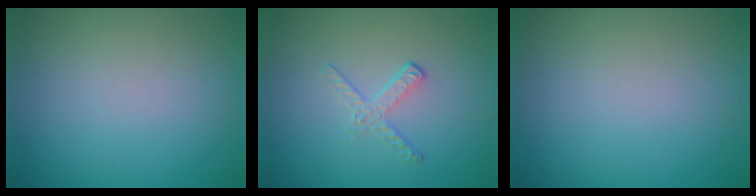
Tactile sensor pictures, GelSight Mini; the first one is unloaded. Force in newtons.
{"total": 1.7, "press": 0.7, "slide": 1.5}
{"total": 0.0}